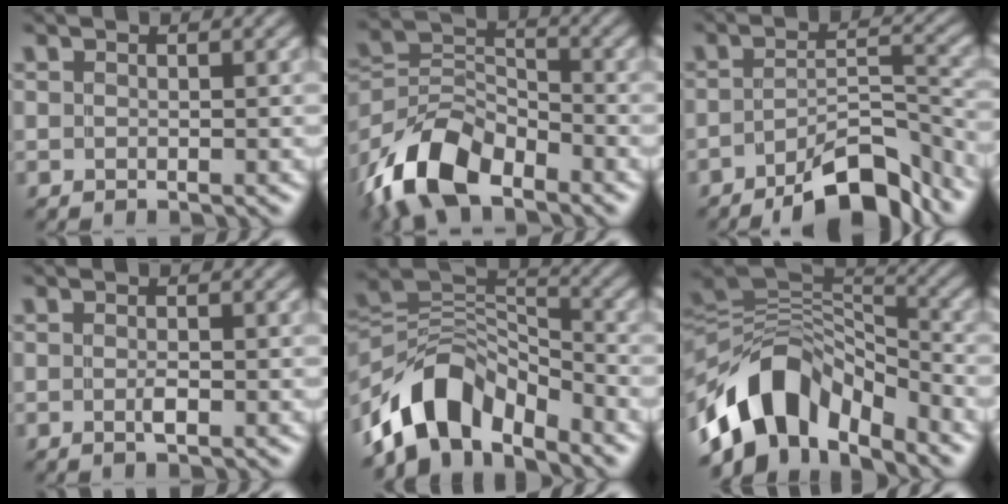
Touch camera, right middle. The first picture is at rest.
{"total": 9.0, "force": [-6.3, 4.5, 4.6], "torque": [-0.096, 0.003, -0.134]}
{"total": 8.0, "force": [-5.8, 2.2, 5.1], "torque": [-0.071, 0.008, -0.095]}
{"total": 0.8, "force": [-0.3, 0.2, 0.7], "torque": [-0.017, -0.001, -0.005]}
{"total": 8.5, "force": [-6.0, 4.5, 4.1], "torque": [-0.059, 0.009, -0.118]}
{"total": 10.1, "force": [-6.0, 5.8, 5.6], "torque": [-0.088, 0.010, -0.112]}